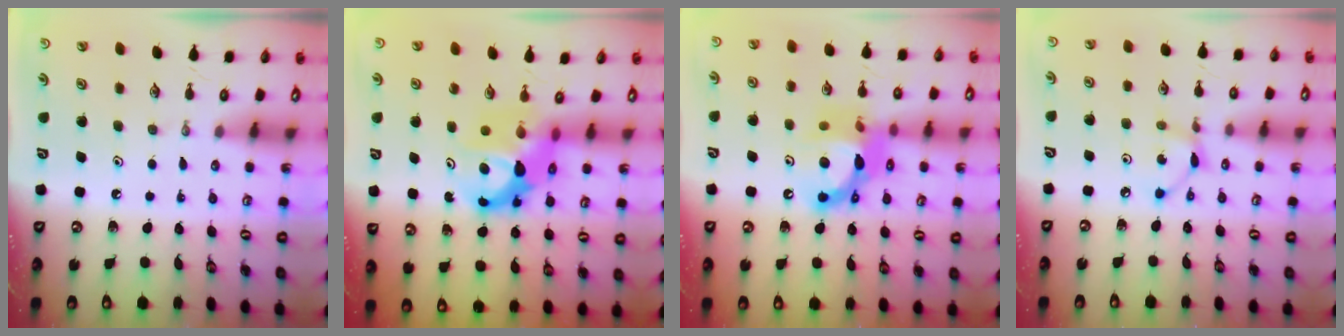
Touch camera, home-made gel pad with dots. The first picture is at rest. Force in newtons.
{"total": 9.4, "press": 9.4, "slide": 0.7}
{"total": 14.6, "press": 14.6, "slide": 1.0}
{"total": 4.5, "press": 4.5, "slide": 0.1}